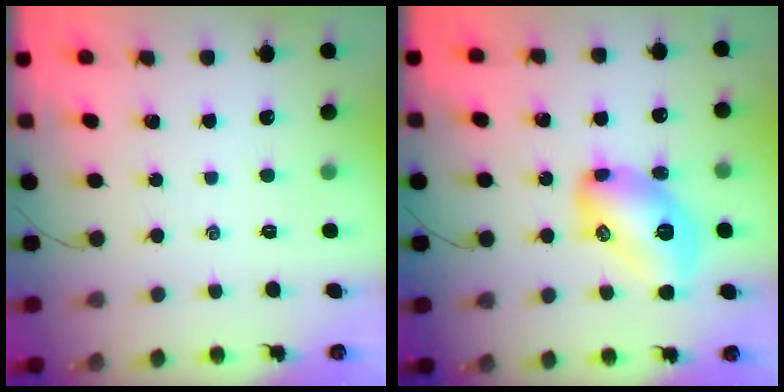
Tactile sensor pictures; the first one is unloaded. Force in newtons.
{"total": 14.6, "press": 14.6, "slide": 0.7}